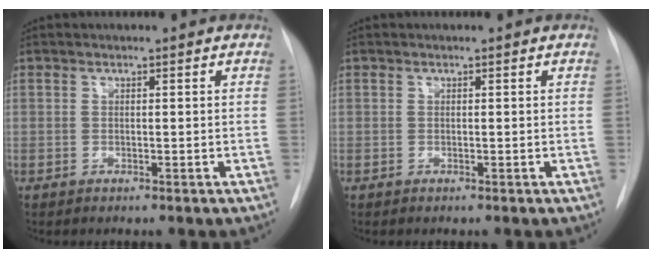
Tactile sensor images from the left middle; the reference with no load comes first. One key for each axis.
{"total": 0.0}